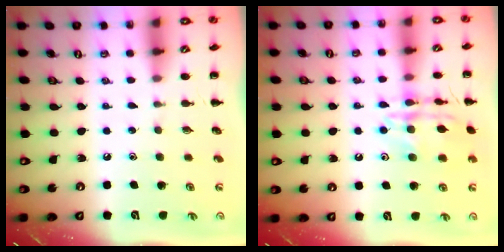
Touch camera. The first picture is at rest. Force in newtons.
{"total": 15.2, "press": 15.2, "slide": 0.8}